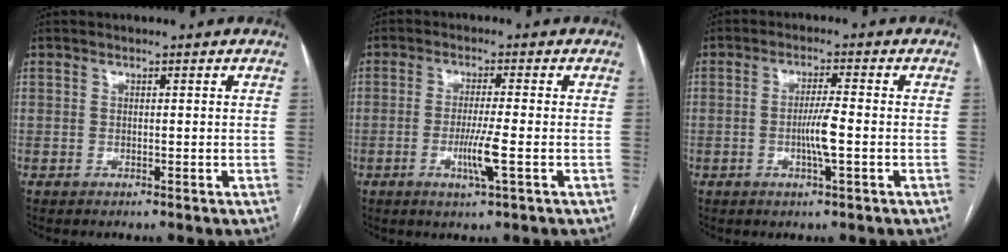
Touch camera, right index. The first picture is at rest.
{"total": 4.9, "force": [-1.5, -0.4, 4.7], "torque": [-0.091, -0.012, -0.028]}
{"total": 4.3, "force": [-0.9, -0.1, 4.2], "torque": [-0.079, -0.005, -0.019]}